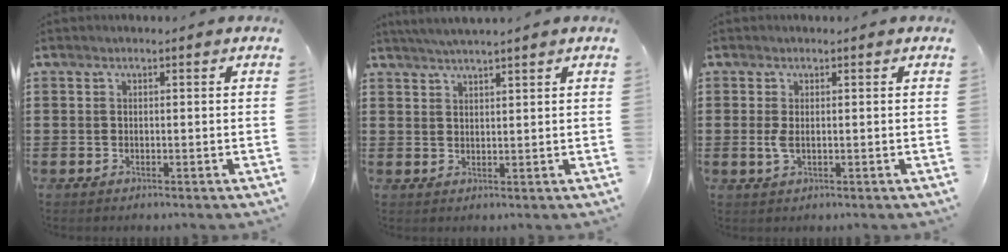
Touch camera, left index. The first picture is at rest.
{"total": 2.5, "force": [2.3, -0.5, 0.7], "torque": [-0.018, -0.001, 0.044]}
{"total": 1.8, "force": [0.0, 0.7, 1.7], "torque": [-0.048, -0.006, -0.005]}